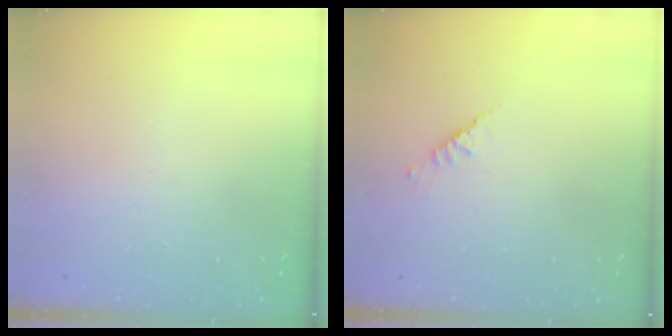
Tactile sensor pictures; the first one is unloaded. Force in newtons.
{"total": 2.5, "press": 2.4, "slide": 0.7}